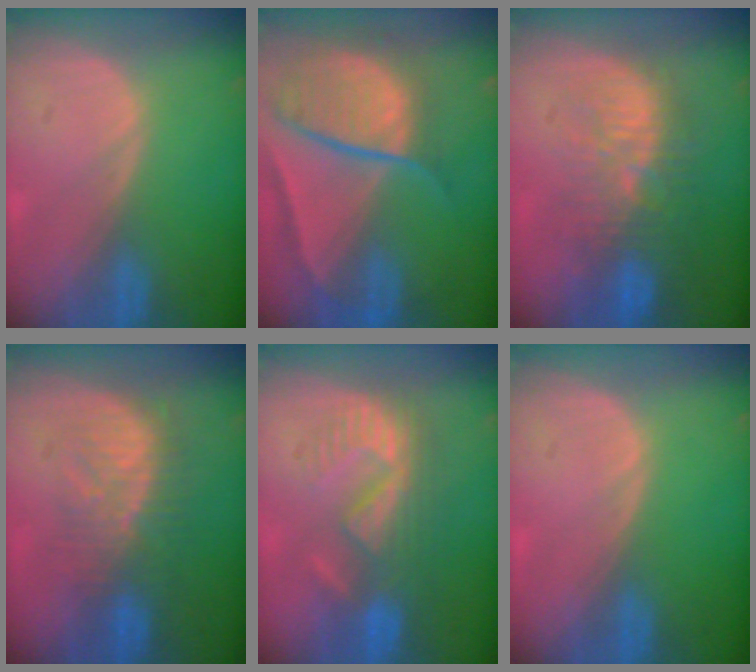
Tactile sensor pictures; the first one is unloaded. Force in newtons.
{"total": 10.8, "press": 9.0, "slide": 5.8}
{"total": 10.4, "press": 9.3, "slide": 4.5}
{"total": 8.1, "press": 7.9, "slide": 1.7}
{"total": 8.7, "press": 8.2, "slide": 3.0}
{"total": 0.0}